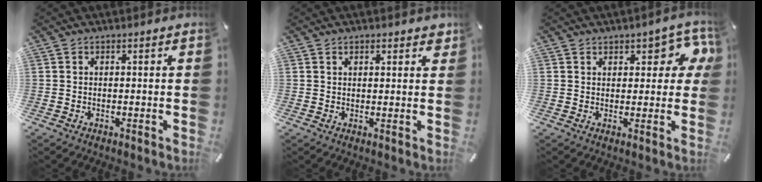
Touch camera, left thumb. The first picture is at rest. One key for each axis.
{"total": 1.8, "fx": 1.2, "fy": 1.0, "fz": 0.9, "tx": -0.009, "ty": 0.001, "tz": 0.018}
{"total": 6.6, "fx": 3.1, "fy": 3.9, "fz": 4.3, "tx": -0.035, "ty": -0.016, "tz": 0.045}